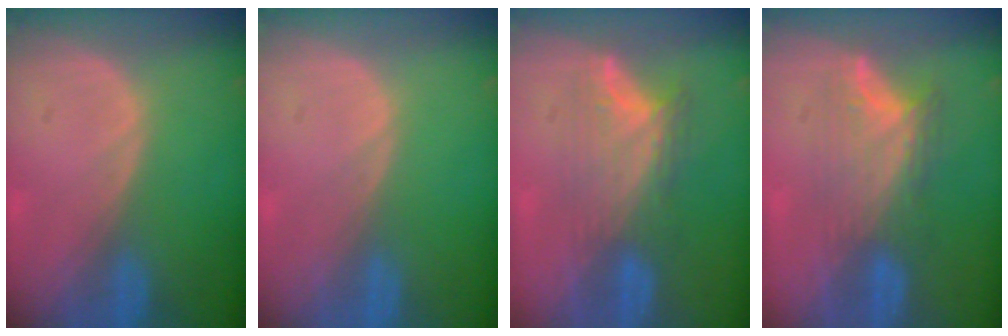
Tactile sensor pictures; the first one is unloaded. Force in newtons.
{"total": 0.0}
{"total": 7.9, "press": 6.8, "slide": 4.1}
{"total": 7.9, "press": 6.8, "slide": 4.1}